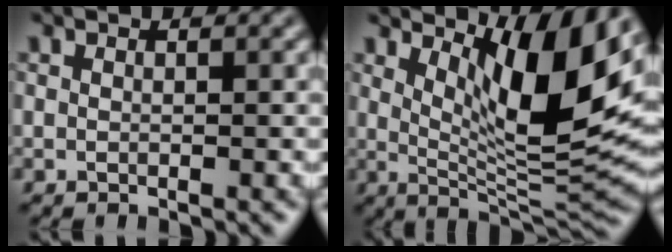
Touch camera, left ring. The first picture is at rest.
{"total": 10.0, "force": [3.9, 2.9, 8.7], "torque": [-0.136, -0.011, 0.076]}